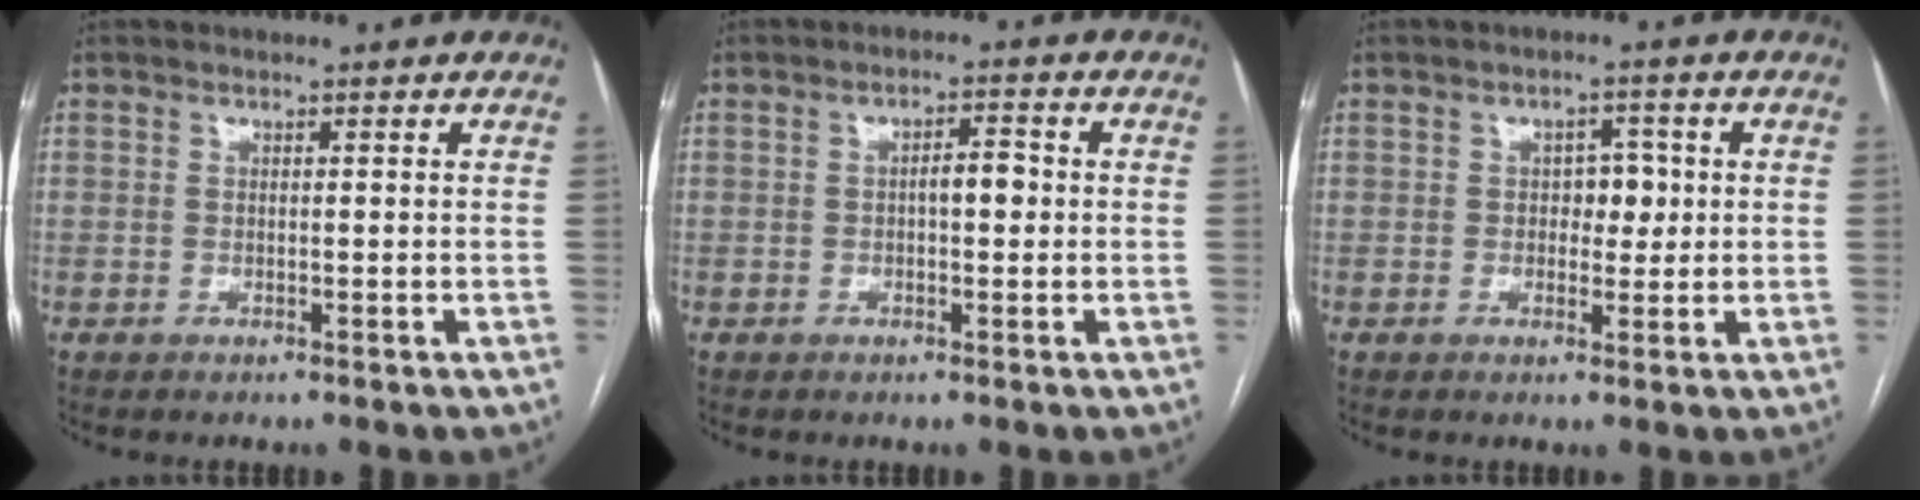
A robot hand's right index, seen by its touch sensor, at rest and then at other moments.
{"total": 3.1, "force": [-0.1, 1.1, 2.9], "torque": [-0.043, 0.009, -0.003]}
{"total": 3.6, "force": [0.3, 2.3, 2.7], "torque": [-0.030, 0.010, 0.005]}